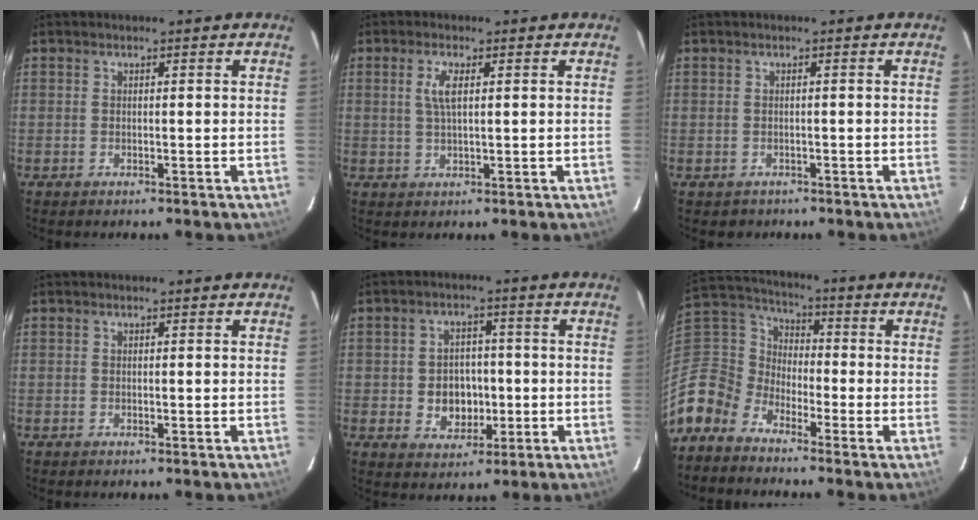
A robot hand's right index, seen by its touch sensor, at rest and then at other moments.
{"total": 3.4, "force": [1.1, 1.0, 3.1], "torque": [-0.063, 0.002, 0.022]}
{"total": 1.6, "force": [-0.8, 1.3, 0.0], "torque": [-0.001, 0.003, -0.007]}
{"total": 0.0}
{"total": 6.8, "force": [-1.1, 5.8, 3.3], "torque": [-0.071, 0.009, -0.004]}
{"total": 10.3, "force": [-7.1, 7.2, 2.2], "torque": [-0.081, 0.029, -0.170]}